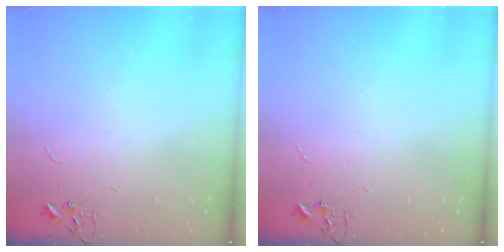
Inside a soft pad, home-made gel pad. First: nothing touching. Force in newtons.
{"total": 0.0}